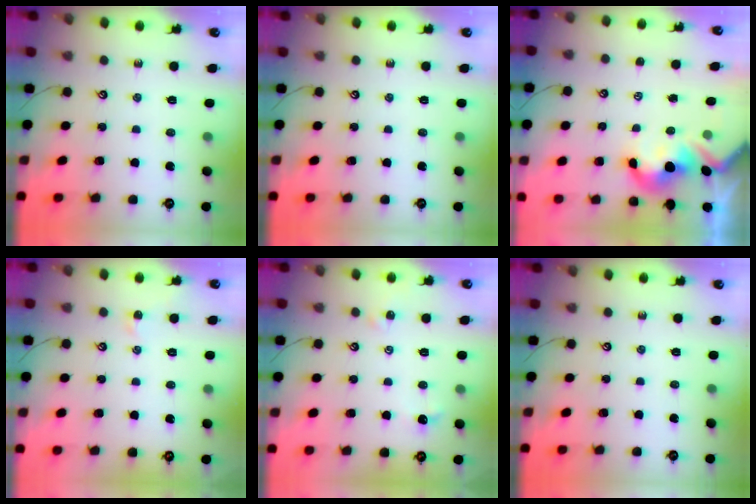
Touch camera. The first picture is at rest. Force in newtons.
{"total": 0.0}
{"total": 4.5, "press": 4.5, "slide": 0.9}
{"total": 0.0}
{"total": 1.9, "press": 1.8, "slide": 0.5}
{"total": 0.0}